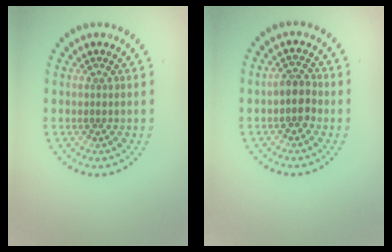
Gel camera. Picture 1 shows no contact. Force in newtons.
{"total": 2.0, "press": 1.8, "slide": 0.9}